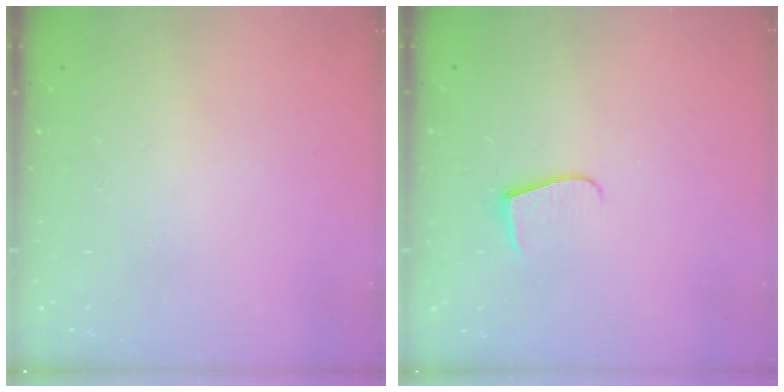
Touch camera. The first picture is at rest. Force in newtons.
{"total": 6.8, "press": 6.8, "slide": 0.6}